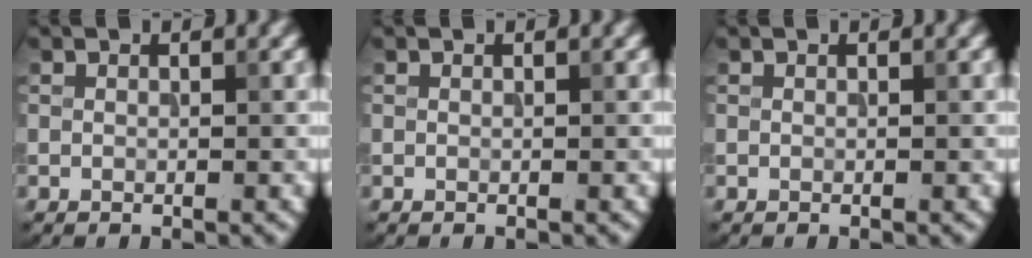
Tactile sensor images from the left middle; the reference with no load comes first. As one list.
[{"total": 0.0}, {"total": 0.0}]